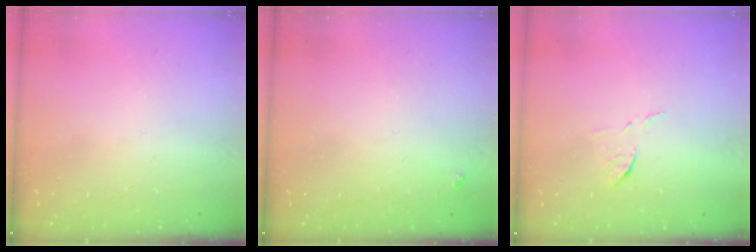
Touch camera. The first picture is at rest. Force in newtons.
{"total": 3.5, "press": 3.5, "slide": 0.2}
{"total": 6.7, "press": 6.7, "slide": 0.5}